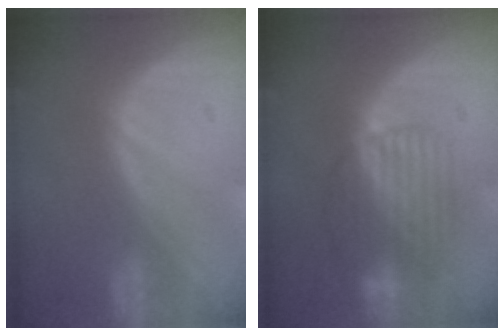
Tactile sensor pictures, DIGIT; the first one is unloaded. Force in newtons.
{"total": 8.1, "press": 7.4, "slide": 3.2}